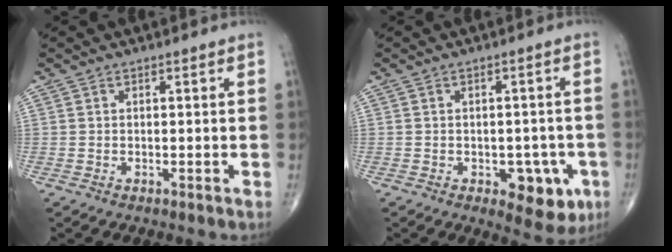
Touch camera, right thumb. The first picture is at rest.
{"total": 8.2, "force": [-3.1, 4.5, 6.1], "torque": [-0.040, 0.008, -0.032]}